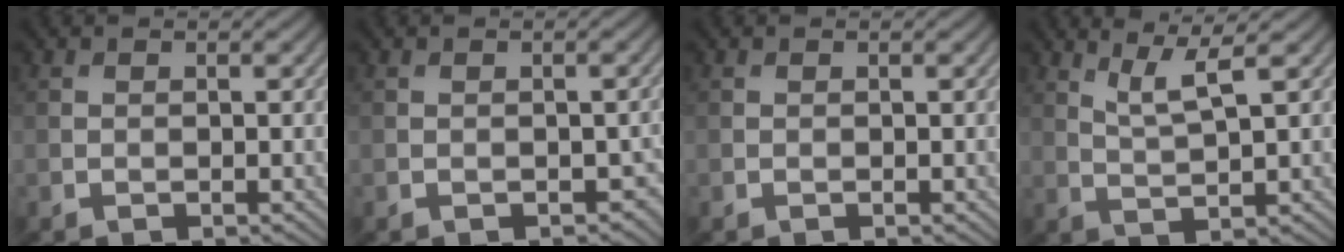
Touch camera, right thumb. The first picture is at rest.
{"total": 2.0, "force": [-0.7, 1.3, 1.3], "torque": [-0.019, -0.014, -0.004]}
{"total": 0.0}
{"total": 3.9, "force": [2.4, 0.4, 3.1], "torque": [-0.068, 0.000, 0.055]}